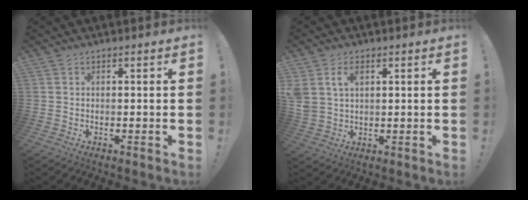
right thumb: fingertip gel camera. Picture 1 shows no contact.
{"total": 6.1, "force": [2.5, 4.1, 3.7], "torque": [-0.078, 0.000, 0.049]}